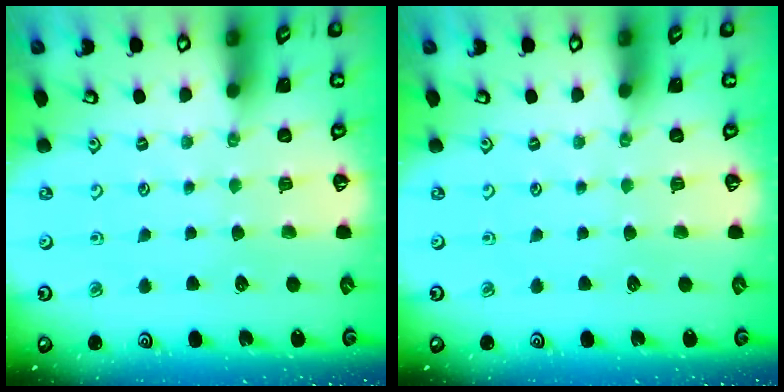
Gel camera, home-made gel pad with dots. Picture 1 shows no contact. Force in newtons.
{"total": 0.0}